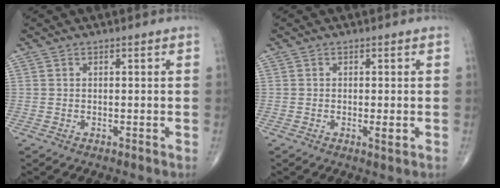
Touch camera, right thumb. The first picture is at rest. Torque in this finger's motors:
{"motor_torque": [0.04, 0.24, -0.12, -0.01, 0.10]}